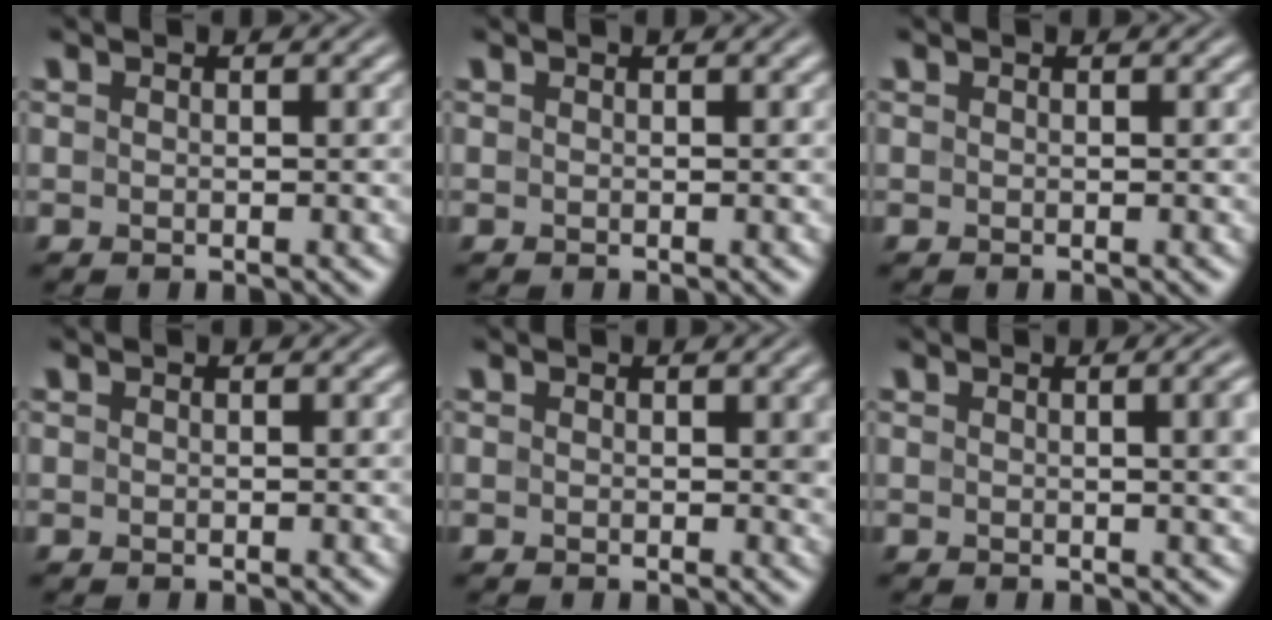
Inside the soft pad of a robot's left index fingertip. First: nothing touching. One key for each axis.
{"total": 0.5, "fx": 0.4, "fy": 0.1, "fz": 0.4, "tx": -0.005, "ty": 0.008, "tz": 0.006}
{"total": 0.0}
{"total": 0.0}
{"total": 1.3, "fx": 0.4, "fy": 0.8, "fz": 0.9, "tx": -0.006, "ty": 0.000, "tz": 0.003}
{"total": 3.8, "fx": 0.5, "fy": 1.3, "fz": 3.6, "tx": -0.024, "ty": 0.014, "tz": 0.003}